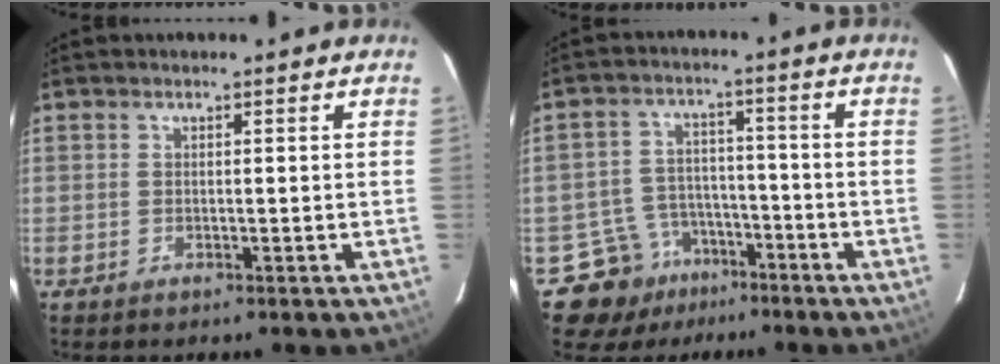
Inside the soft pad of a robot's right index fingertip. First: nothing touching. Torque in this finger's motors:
{"motor_torque": [-0.16, -0.16, -0.53, -0.21]}